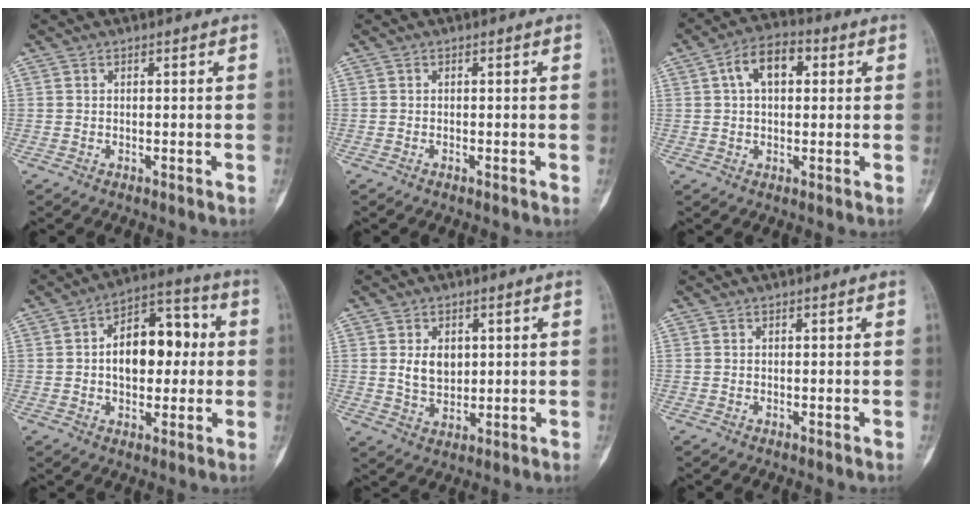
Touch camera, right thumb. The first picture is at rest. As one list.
[{"total": 0.0}, {"total": 8.5, "force": [2.2, 5.1, 6.5], "torque": [-0.102, 0.018, 0.029]}, {"total": 14.1, "force": [0.9, 8.6, 11.1], "torque": [-0.131, 0.032, 0.007]}, {"total": 5.9, "force": [1.3, 4.2, 3.9], "torque": [-0.050, -0.011, 0.031]}, {"total": 0.0}]